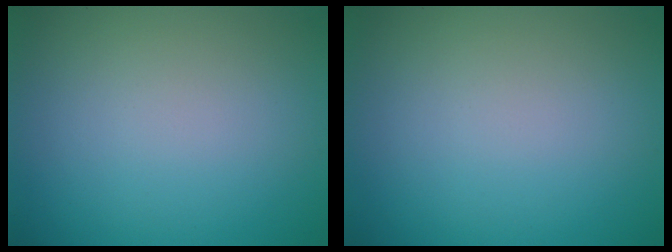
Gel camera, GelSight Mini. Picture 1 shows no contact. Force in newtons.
{"total": 0.0}